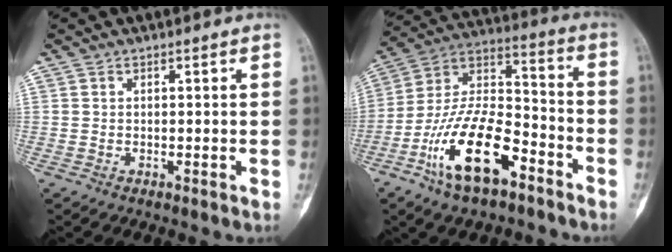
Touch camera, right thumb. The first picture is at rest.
{"total": 20.7, "force": [-10.6, 9.1, 15.2], "torque": [-0.274, 0.074, -0.195]}